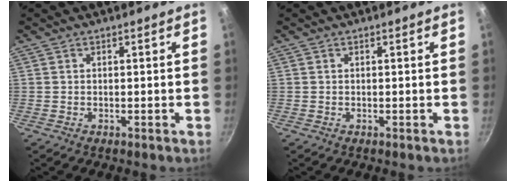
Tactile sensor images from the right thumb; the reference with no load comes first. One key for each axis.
{"total": 0.0}